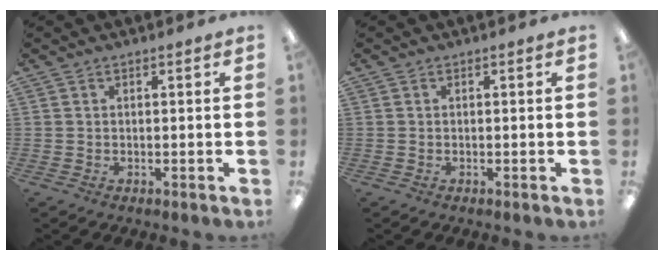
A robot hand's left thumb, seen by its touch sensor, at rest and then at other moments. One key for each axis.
{"total": 0.0}